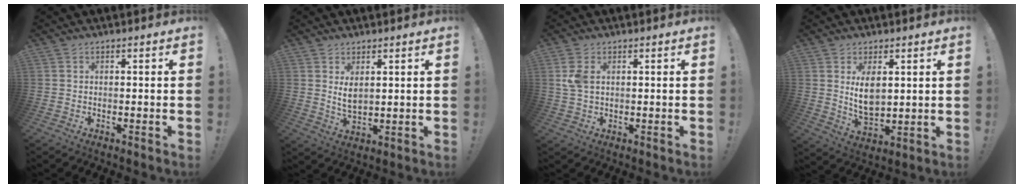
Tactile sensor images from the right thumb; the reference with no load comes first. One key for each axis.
{"total": 4.8, "fx": 1.9, "fy": 2.4, "fz": 3.7, "tx": -0.064, "ty": -0.013, "tz": 0.032}
{"total": 4.4, "fx": 1.3, "fy": 2.7, "fz": 3.2, "tx": -0.068, "ty": 0.002, "tz": 0.024}
{"total": 8.7, "fx": 3.0, "fy": 5.1, "fz": 6.4, "tx": -0.116, "ty": -0.022, "tz": 0.052}